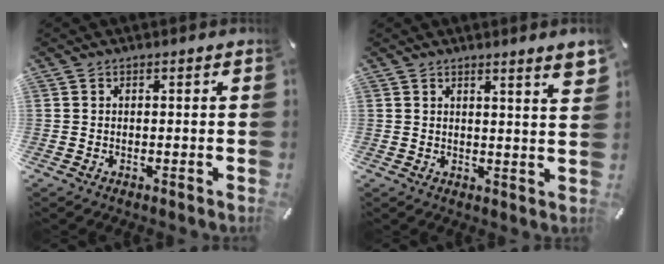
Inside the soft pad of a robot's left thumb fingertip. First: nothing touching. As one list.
[{"total": 4.0, "force": [2.7, -0.2, 3.0], "torque": [-0.046, -0.019, 0.044]}]